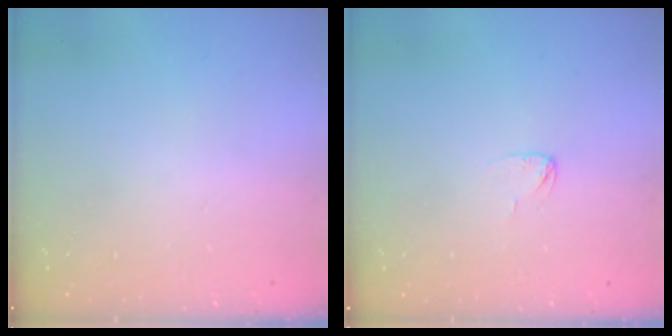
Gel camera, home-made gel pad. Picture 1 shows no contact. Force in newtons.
{"total": 3.1, "press": 3.1, "slide": 0.2}